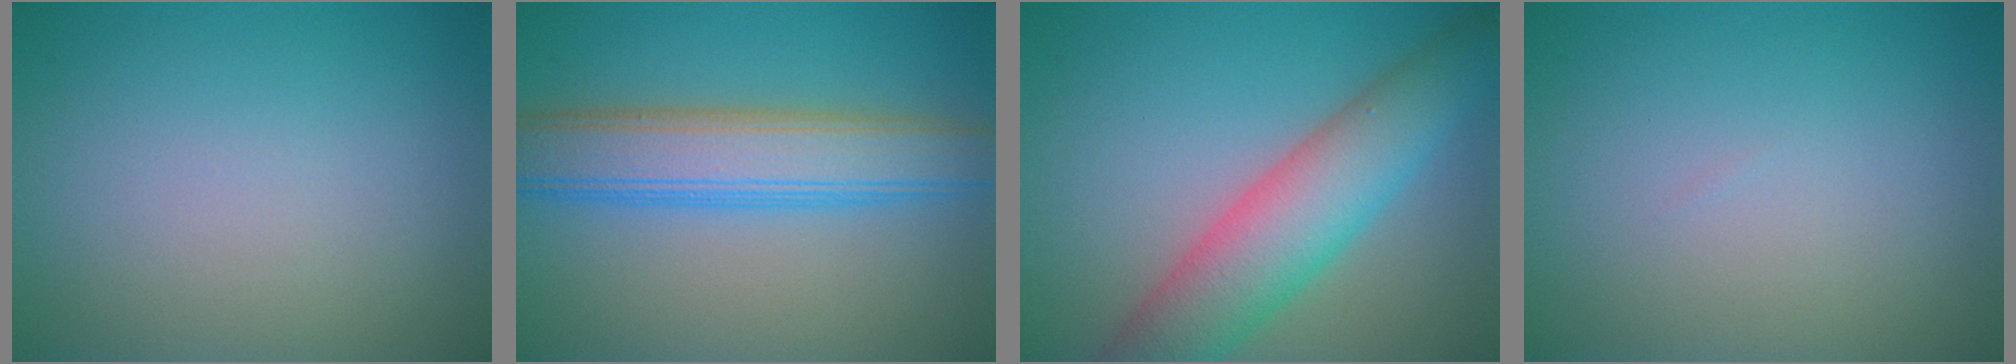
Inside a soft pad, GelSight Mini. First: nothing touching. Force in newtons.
{"total": 6.6, "press": 6.6, "slide": 0.2}
{"total": 7.6, "press": 7.6, "slide": 0.3}
{"total": 0.0}